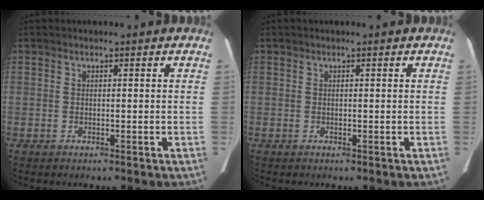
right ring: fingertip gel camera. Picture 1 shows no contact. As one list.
[{"total": 0.0}]